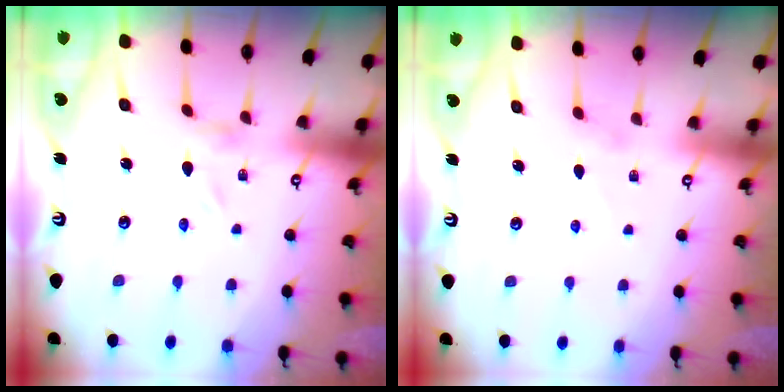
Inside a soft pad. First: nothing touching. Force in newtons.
{"total": 1.6, "press": 1.5, "slide": 0.4}